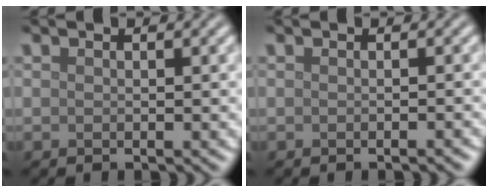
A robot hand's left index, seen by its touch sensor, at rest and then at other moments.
{"total": 0.6, "force": [-0.4, 0.1, 0.5], "torque": [-0.004, 0.001, -0.006]}